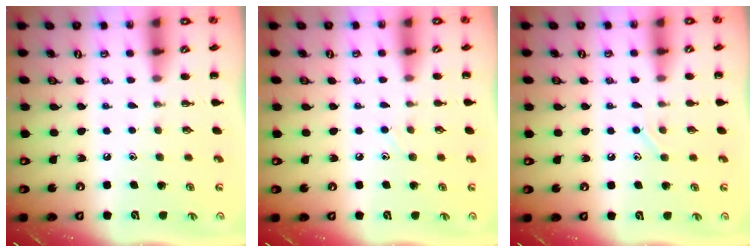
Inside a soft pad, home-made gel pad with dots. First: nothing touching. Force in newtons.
{"total": 4.0, "press": 3.7, "slide": 1.5}
{"total": 4.9, "press": 4.8, "slide": 0.9}